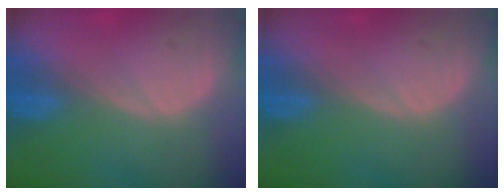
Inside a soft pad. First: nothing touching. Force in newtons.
{"total": 0.0}